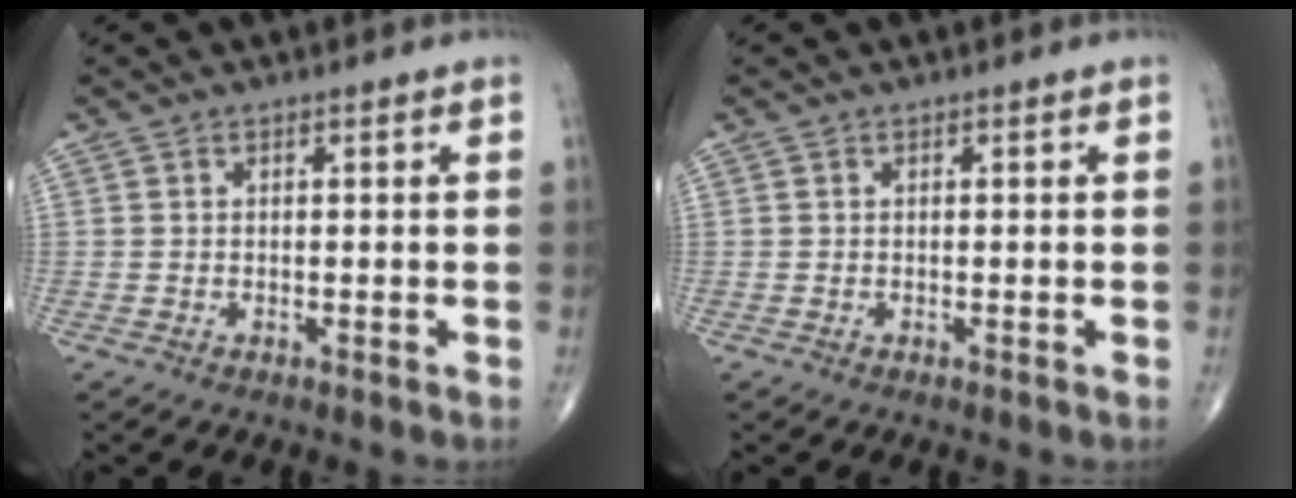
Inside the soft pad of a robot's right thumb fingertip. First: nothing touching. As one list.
[{"total": 0.0}]